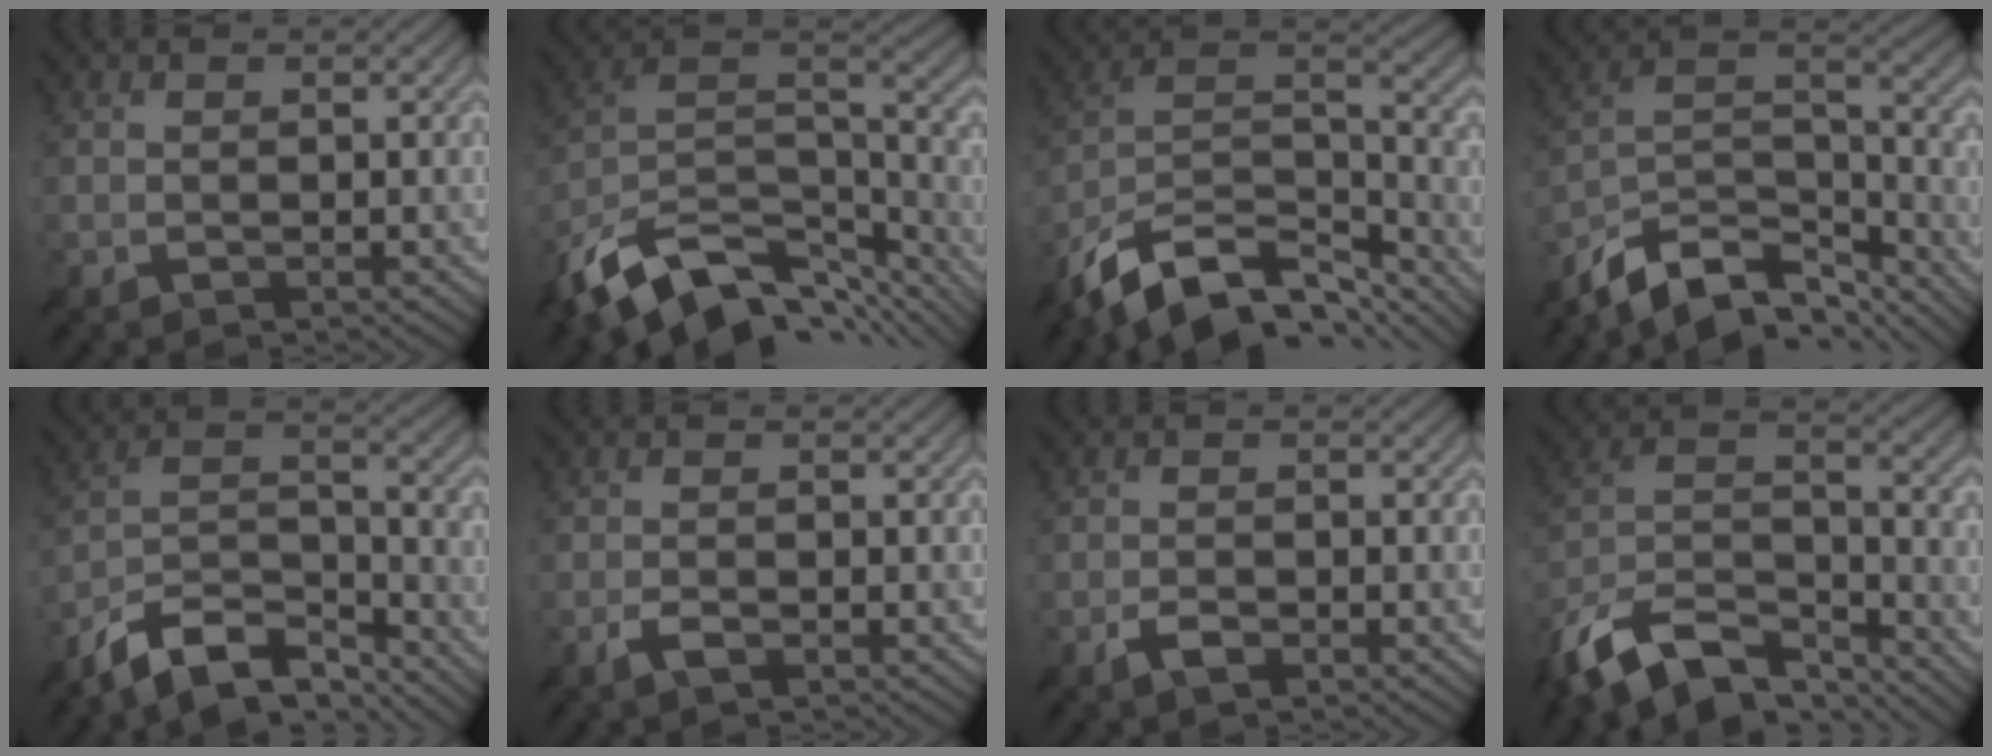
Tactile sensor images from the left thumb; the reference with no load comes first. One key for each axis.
{"total": 15.5, "fx": -9.7, "fy": 7.9, "fz": 9.1, "tx": -0.225, "ty": -0.021, "tz": -0.153}
{"total": 15.3, "fx": -10.2, "fy": 7.4, "fz": 8.7, "tx": -0.220, "ty": -0.015, "tz": -0.171}
{"total": 12.5, "fx": -9.3, "fy": 5.5, "fz": 6.2, "tx": -0.139, "ty": 0.002, "tz": -0.168}
{"total": 10.8, "fx": -8.6, "fy": 3.4, "fz": 5.6, "tx": -0.102, "ty": 0.009, "tz": -0.171}
{"total": 1.5, "fx": -0.8, "fy": 0.4, "fz": 1.2, "tx": -0.028, "ty": 0.003, "tz": -0.018}
{"total": 1.8, "fx": -1.0, "fy": 0.6, "fz": 1.3, "tx": -0.030, "ty": 0.002, "tz": -0.023}
{"total": 14.5, "fx": -10.6, "fy": 6.1, "fz": 7.7, "tx": -0.187, "ty": 0.000, "tz": -0.198}